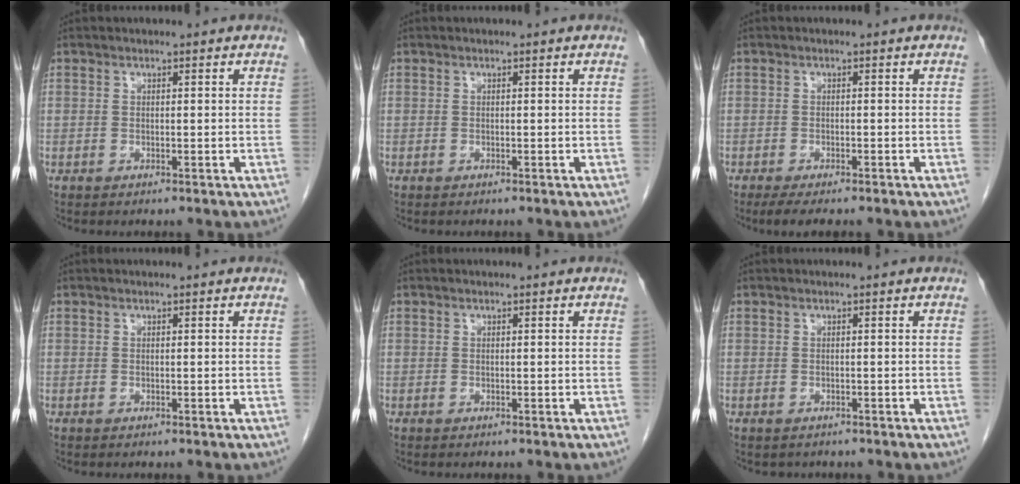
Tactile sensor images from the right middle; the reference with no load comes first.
{"total": 0.0}
{"total": 4.6, "force": [-3.5, 1.0, 2.7], "torque": [-0.038, -0.010, -0.048]}
{"total": 0.0}
{"total": 0.0}
{"total": 1.0, "force": [-0.8, 0.5, 0.0], "torque": [-0.012, -0.002, -0.011]}